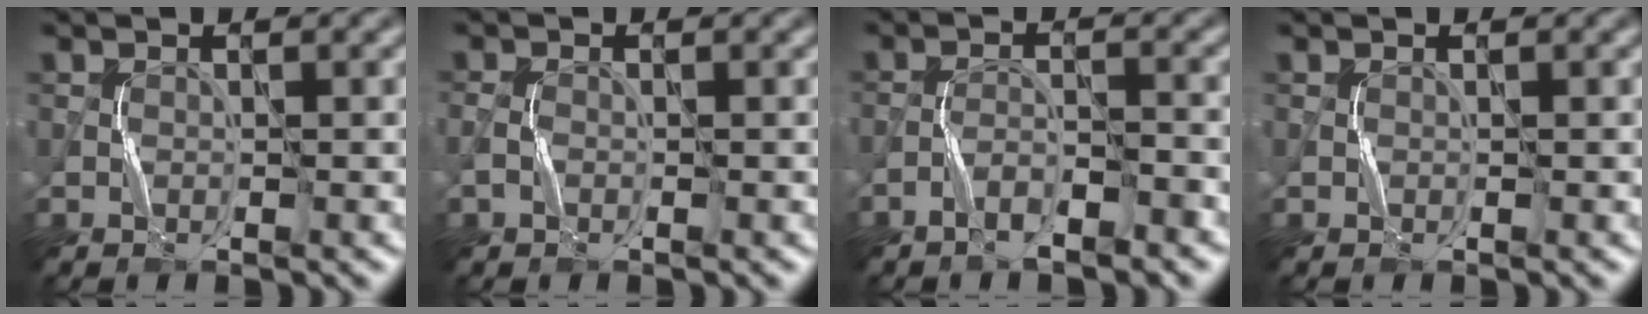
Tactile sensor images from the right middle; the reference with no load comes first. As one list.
[{"total": 0.7, "force": [-0.3, 0.5, 0.5], "torque": [-0.016, 0.002, -0.007]}, {"total": 2.6, "force": [-2.1, 0.4, 1.5], "torque": [-0.029, 0.008, -0.038]}, {"total": 0.0}]